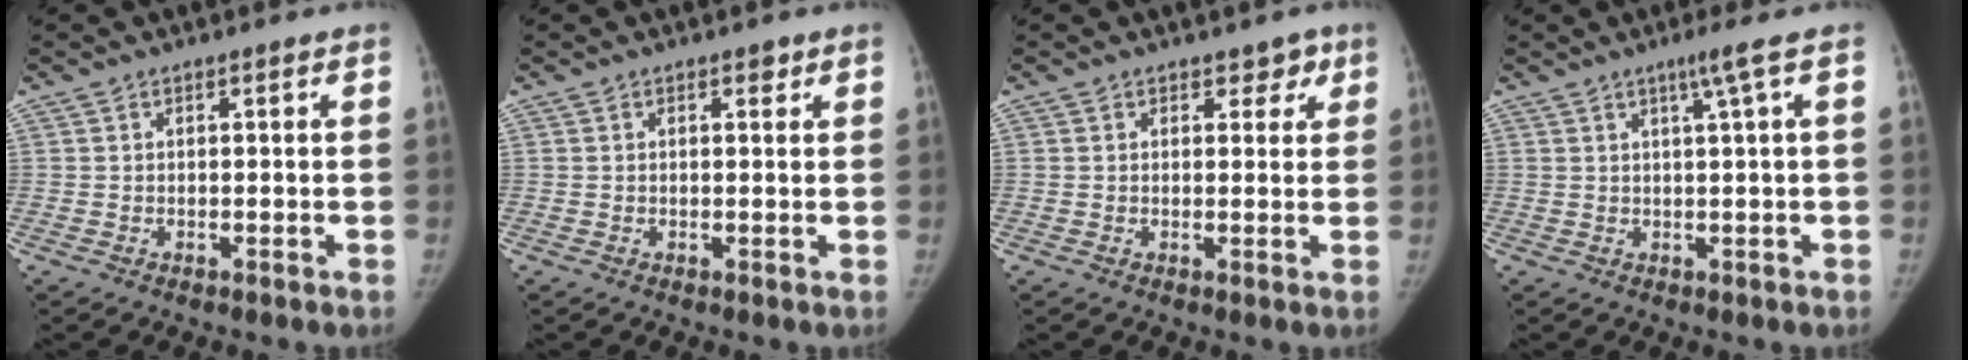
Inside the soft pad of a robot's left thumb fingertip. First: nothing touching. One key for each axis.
{"total": 1.0, "fx": 0.6, "fy": 0.6, "fz": 0.6, "tx": -0.001, "ty": -0.003, "tz": 0.007}
{"total": 2.8, "fx": 1.7, "fy": 1.9, "fz": 1.0, "tx": 0.017, "ty": -0.007, "tz": 0.018}
{"total": 3.0, "fx": 1.3, "fy": -0.8, "fz": 2.6, "tx": -0.051, "ty": -0.003, "tz": 0.028}